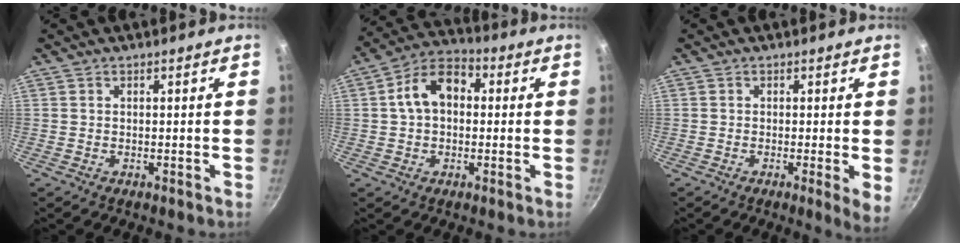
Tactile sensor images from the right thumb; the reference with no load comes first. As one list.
[{"total": 10.2, "force": [1.1, 7.2, 7.1], "torque": [-0.094, 0.033, 0.001]}, {"total": 4.0, "force": [-0.2, 0.4, 4.0], "torque": [-0.050, -0.014, -0.006]}]